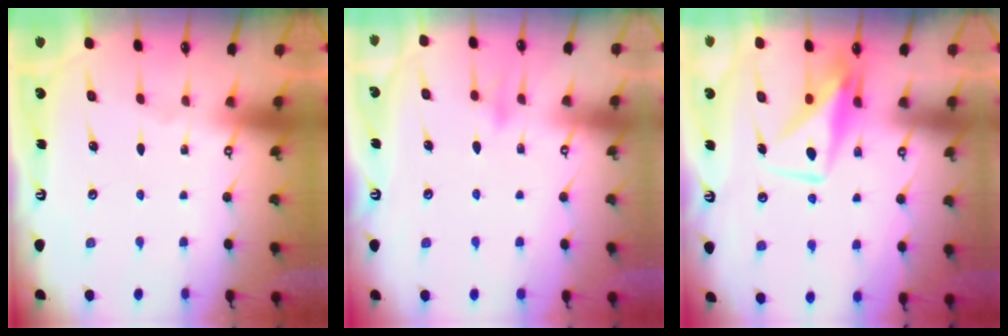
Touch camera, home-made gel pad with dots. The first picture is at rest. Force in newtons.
{"total": 7.3, "press": 7.3, "slide": 0.8}
{"total": 10.0, "press": 10.0, "slide": 0.7}